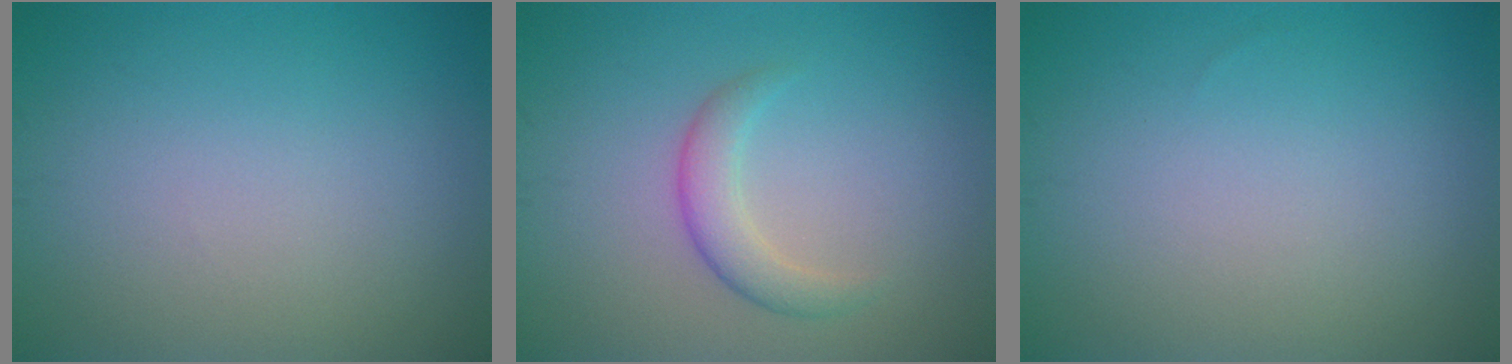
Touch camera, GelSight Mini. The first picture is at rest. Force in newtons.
{"total": 2.5, "press": 2.5, "slide": 0.0}
{"total": 0.0}